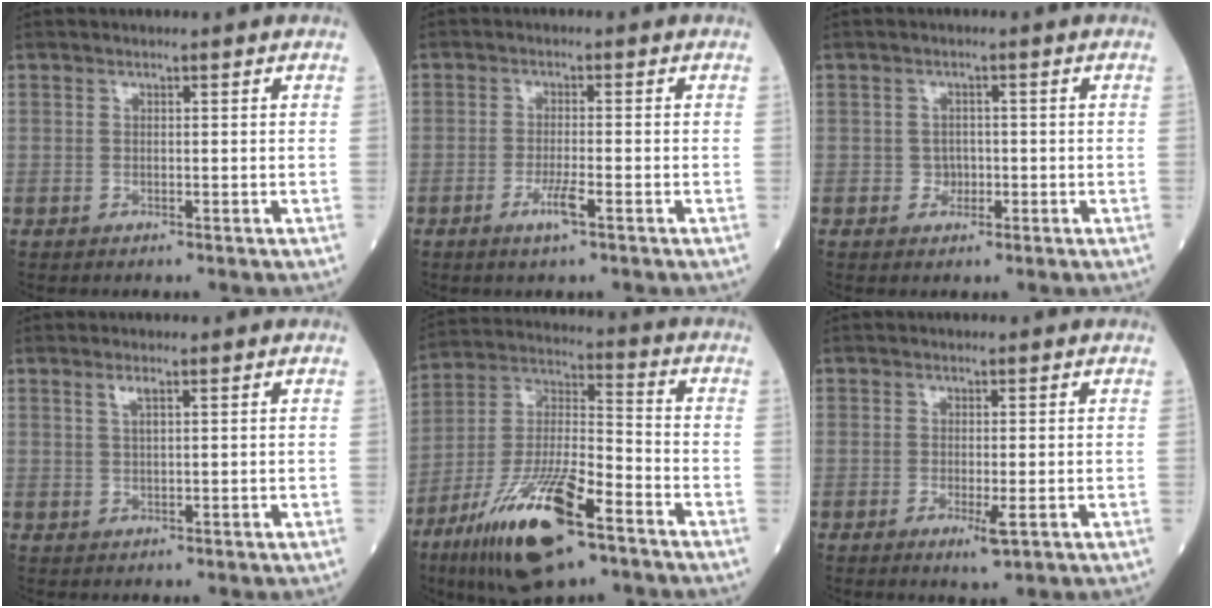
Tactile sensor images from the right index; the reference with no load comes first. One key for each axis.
{"total": 3.4, "fx": -1.7, "fy": 0.2, "fz": 2.9, "tx": -0.059, "ty": -0.005, "tz": -0.033}
{"total": 1.9, "fx": -0.5, "fy": 1.6, "fz": 0.8, "tx": -0.006, "ty": 0.005, "tz": -0.006}
{"total": 1.8, "fx": 1.0, "fy": 0.3, "fz": 1.5, "tx": -0.035, "ty": 0.003, "tz": 0.021}
{"total": 18.4, "fx": -10.5, "fy": 4.3, "fz": 14.4, "tx": -0.302, "ty": -0.029, "tz": -0.190}
{"total": 2.7, "fx": -0.9, "fy": 0.4, "fz": 2.5, "tx": -0.038, "ty": -0.007, "tz": -0.012}